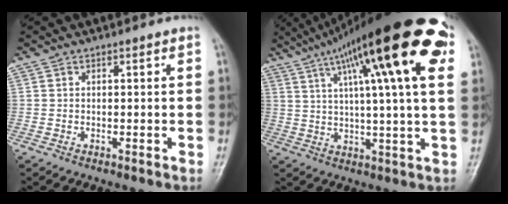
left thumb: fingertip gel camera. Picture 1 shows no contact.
{"total": 26.2, "force": [11.6, 5.4, 22.9], "torque": [-0.350, 0.010, 0.173]}